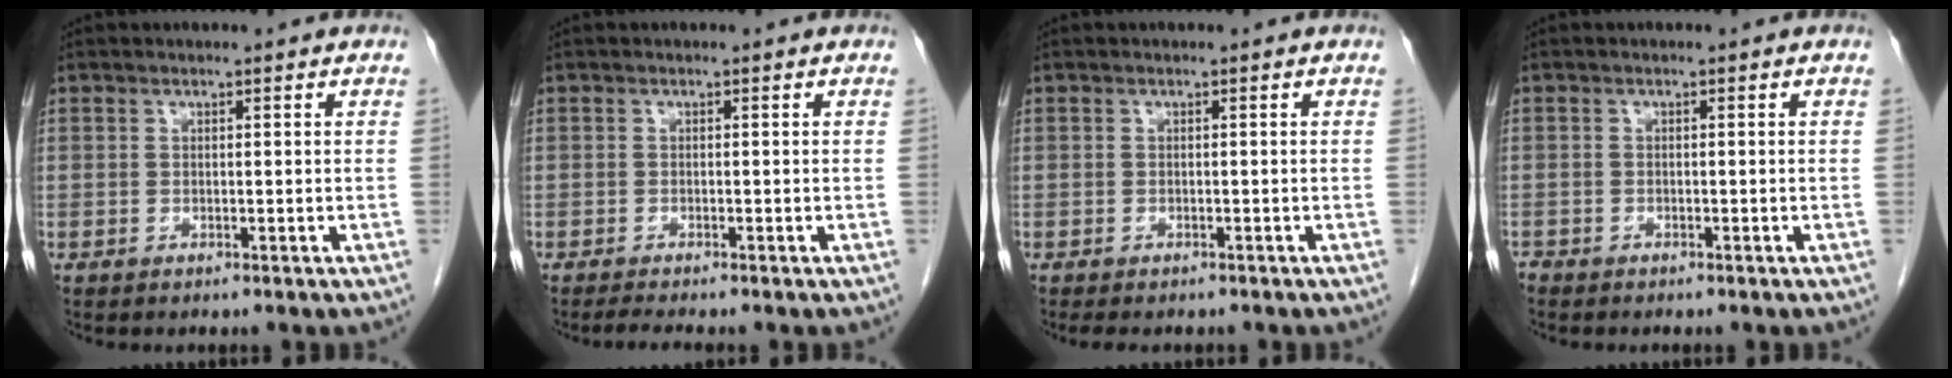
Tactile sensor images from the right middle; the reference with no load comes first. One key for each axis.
{"total": 1.6, "fx": -1.4, "fy": -0.4, "fz": 0.7, "tx": -0.020, "ty": -0.006, "tz": -0.026}
{"total": 4.0, "fx": -3.4, "fy": 1.4, "fz": 1.6, "tx": -0.016, "ty": -0.006, "tz": -0.042}
{"total": 1.2, "fx": -1.1, "fy": 0.4, "fz": 0.2, "tx": -0.010, "ty": -0.001, "tz": -0.020}